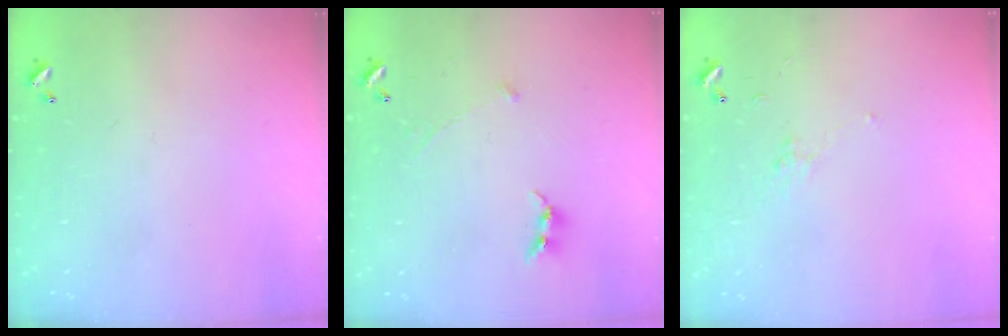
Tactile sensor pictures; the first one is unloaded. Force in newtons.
{"total": 0.6, "press": 0.4, "slide": 0.4}
{"total": 1.3, "press": 1.3, "slide": 0.3}